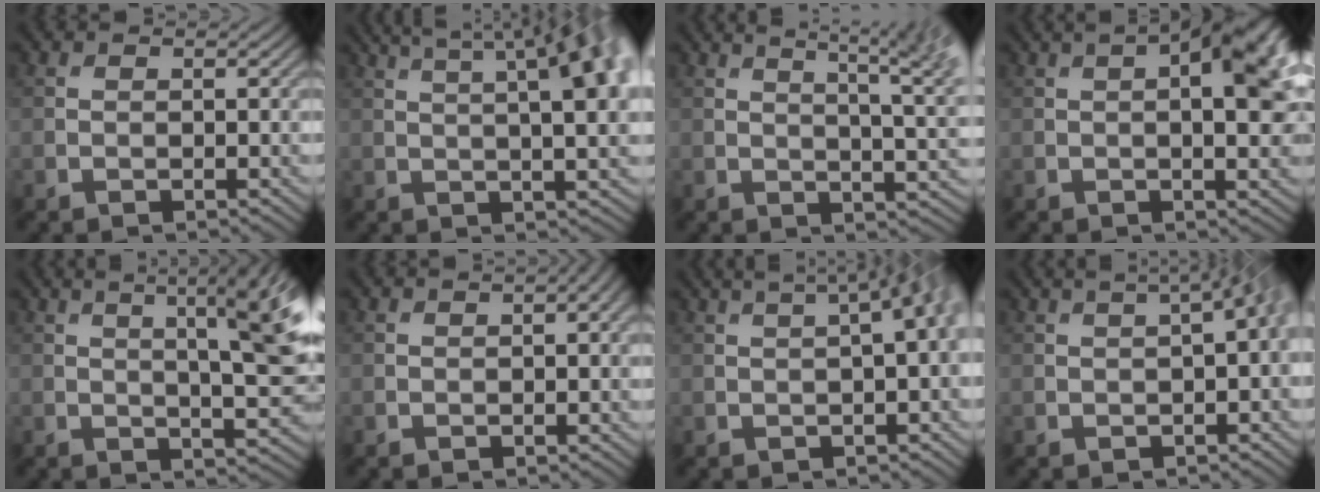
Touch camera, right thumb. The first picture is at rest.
{"total": 13.2, "force": [5.7, 3.9, 11.3], "torque": [-0.145, 0.048, 0.068]}
{"total": 10.6, "force": [5.1, 3.4, 8.6], "torque": [-0.101, 0.026, 0.053]}
{"total": 10.3, "force": [2.3, 4.1, 9.2], "torque": [-0.117, 0.020, 0.020]}
{"total": 9.9, "force": [3.3, 2.1, 9.0], "torque": [-0.105, 0.020, 0.047]}
{"total": 2.3, "force": [0.6, 0.9, 2.0], "torque": [-0.025, 0.007, 0.005]}
{"total": 8.9, "force": [2.6, 3.4, 7.8], "torque": [-0.065, 0.055, 0.013]}
{"total": 6.9, "force": [1.5, 2.7, 6.2], "torque": [-0.048, 0.036, 0.008]}